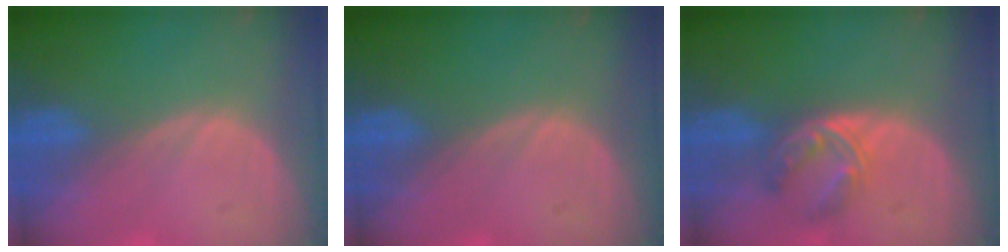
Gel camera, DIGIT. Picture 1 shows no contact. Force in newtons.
{"total": 0.0}
{"total": 5.6, "press": 4.6, "slide": 3.2}